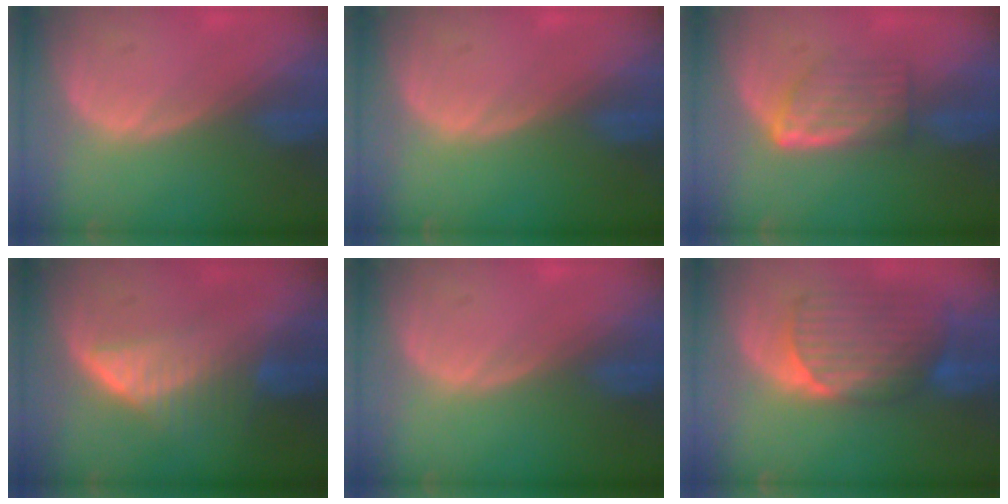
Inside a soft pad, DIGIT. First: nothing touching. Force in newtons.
{"total": 0.0}
{"total": 5.8, "press": 5.3, "slide": 2.4}
{"total": 6.7, "press": 5.9, "slide": 3.2}
{"total": 0.0}
{"total": 9.1, "press": 8.3, "slide": 3.7}